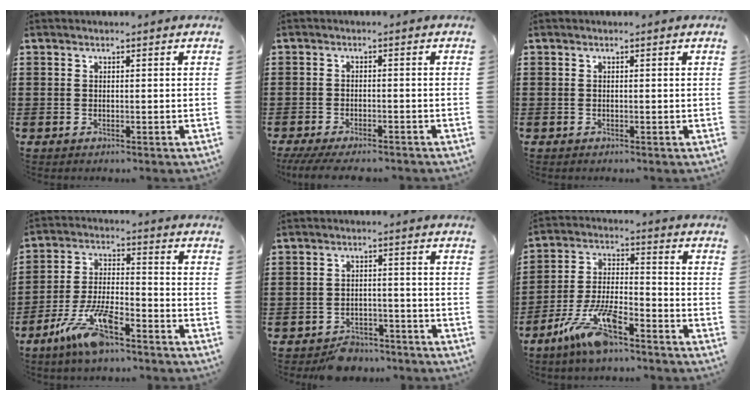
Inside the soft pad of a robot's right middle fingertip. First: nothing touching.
{"total": 2.9, "force": [-2.7, 0.2, 1.0], "torque": [-0.025, -0.004, -0.056]}
{"total": 0.0}
{"total": 9.7, "force": [-6.7, 2.4, 6.7], "torque": [-0.150, -0.002, -0.128]}
{"total": 3.9, "force": [-3.6, 1.3, 0.4], "torque": [-0.010, 0.010, -0.075]}
{"total": 10.2, "force": [-7.3, 2.4, 6.8], "torque": [-0.156, 0.000, -0.141]}